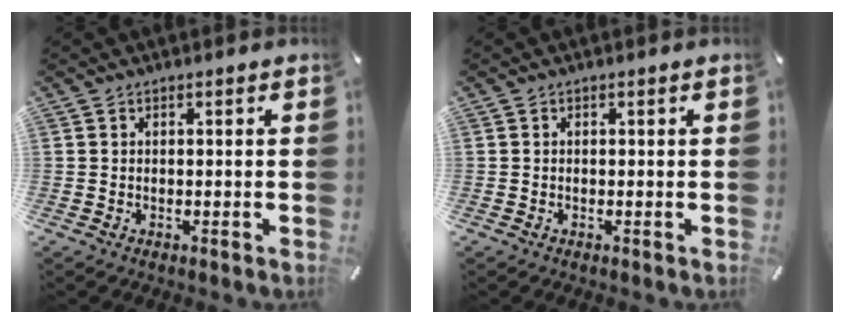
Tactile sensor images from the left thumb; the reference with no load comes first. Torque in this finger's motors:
{"motor_torque": [-0.09, -0.04, -0.25, -0.10, 0.00]}